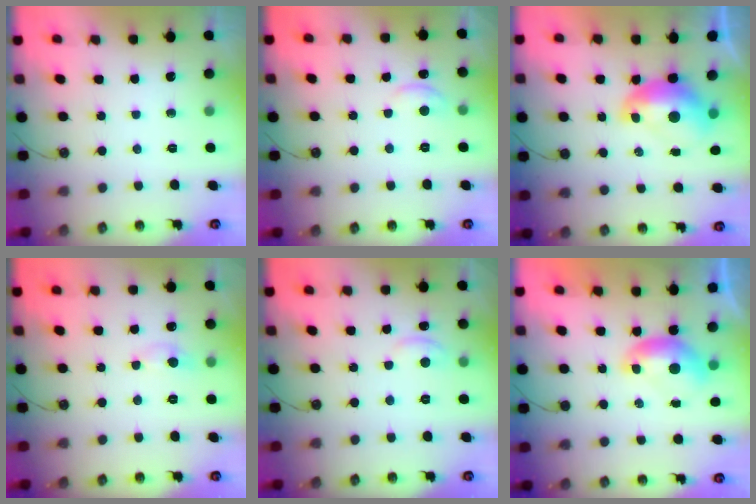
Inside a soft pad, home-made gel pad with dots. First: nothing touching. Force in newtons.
{"total": 1.9, "press": 1.9, "slide": 0.4}
{"total": 2.6, "press": 2.5, "slide": 0.7}
{"total": 1.7, "press": 1.7, "slide": 0.2}
{"total": 2.6, "press": 2.6, "slide": 0.3}
{"total": 0.0}